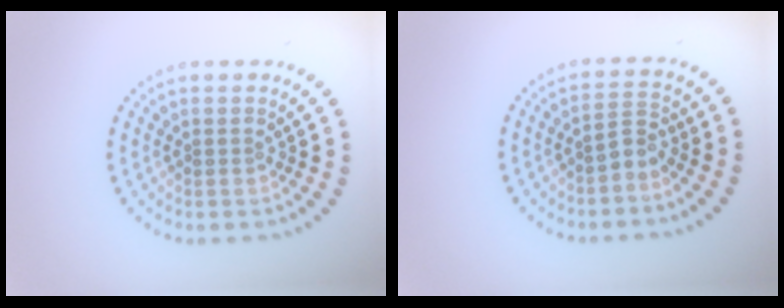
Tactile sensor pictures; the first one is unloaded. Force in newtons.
{"total": 1.8, "press": 1.3, "slide": 1.3}